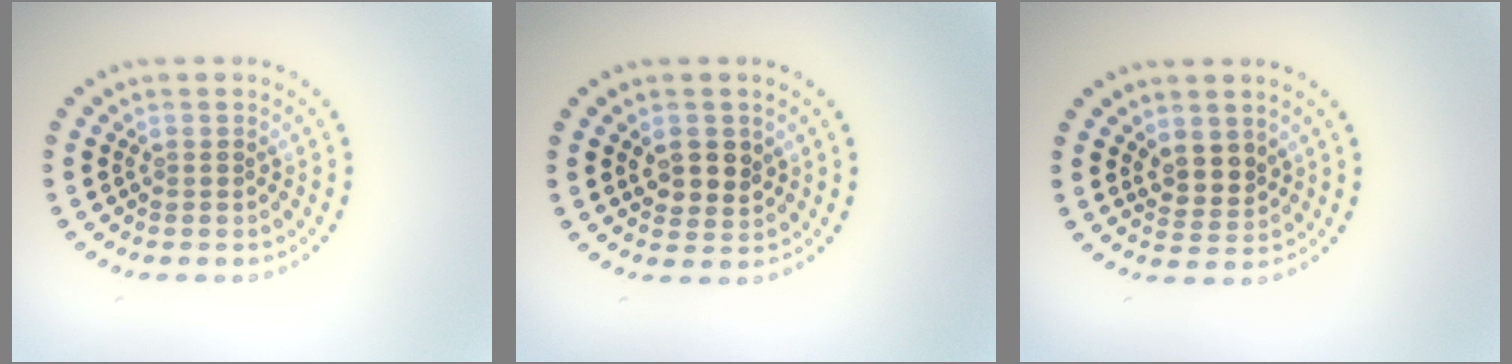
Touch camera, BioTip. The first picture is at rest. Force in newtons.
{"total": 2.6, "press": 2.4, "slide": 1.0}
{"total": 2.4, "press": 2.2, "slide": 1.0}